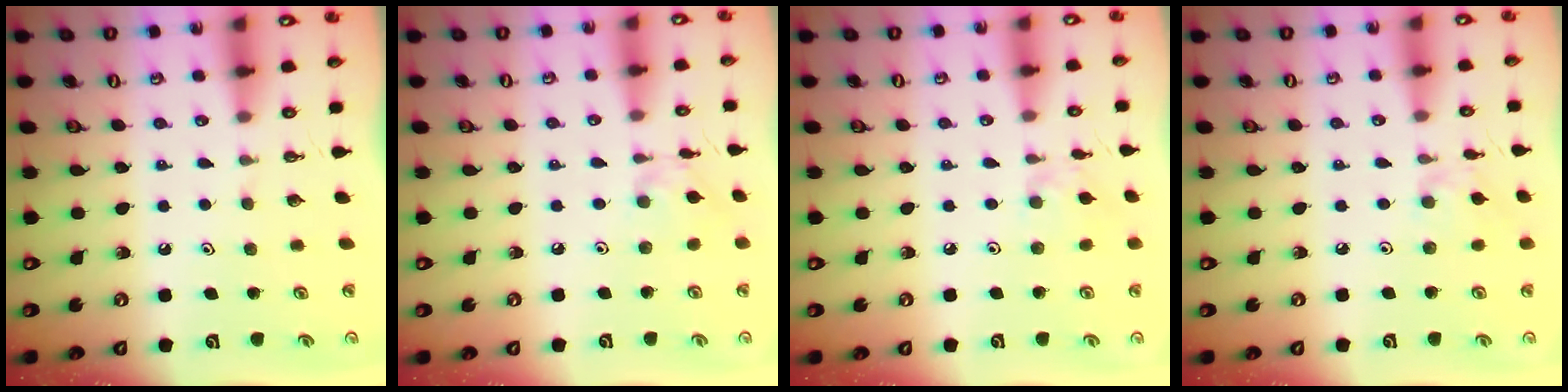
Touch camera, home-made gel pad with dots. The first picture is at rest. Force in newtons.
{"total": 2.0, "press": 2.0, "slide": 0.2}
{"total": 1.9, "press": 1.8, "slide": 0.5}
{"total": 3.0, "press": 2.9, "slide": 0.5}